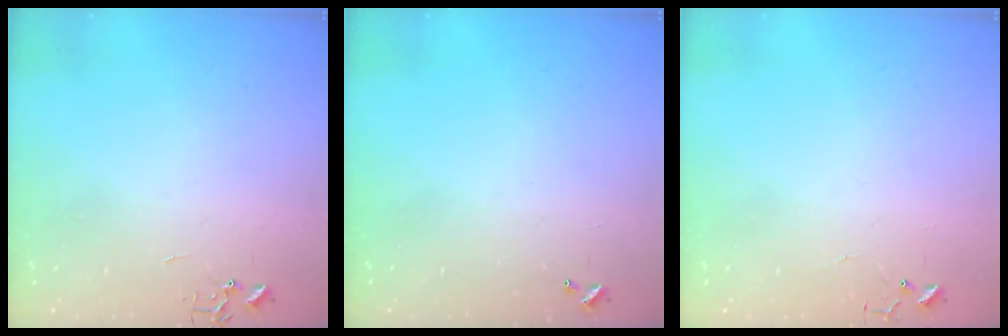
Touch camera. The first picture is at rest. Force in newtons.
{"total": 0.0}
{"total": 4.2, "press": 4.1, "slide": 0.3}